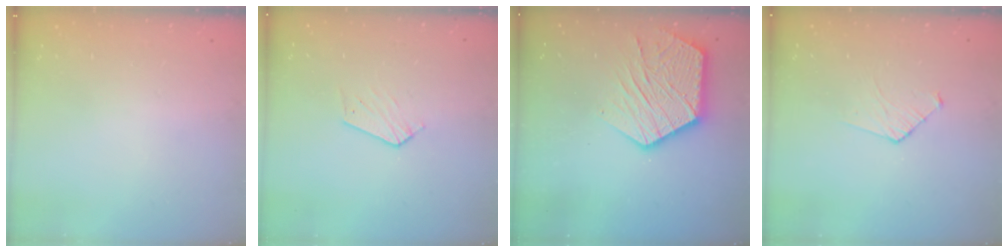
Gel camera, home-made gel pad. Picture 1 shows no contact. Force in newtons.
{"total": 3.9, "press": 3.9, "slide": 0.3}
{"total": 16.4, "press": 16.4, "slide": 1.3}
{"total": 4.7, "press": 4.7, "slide": 0.4}